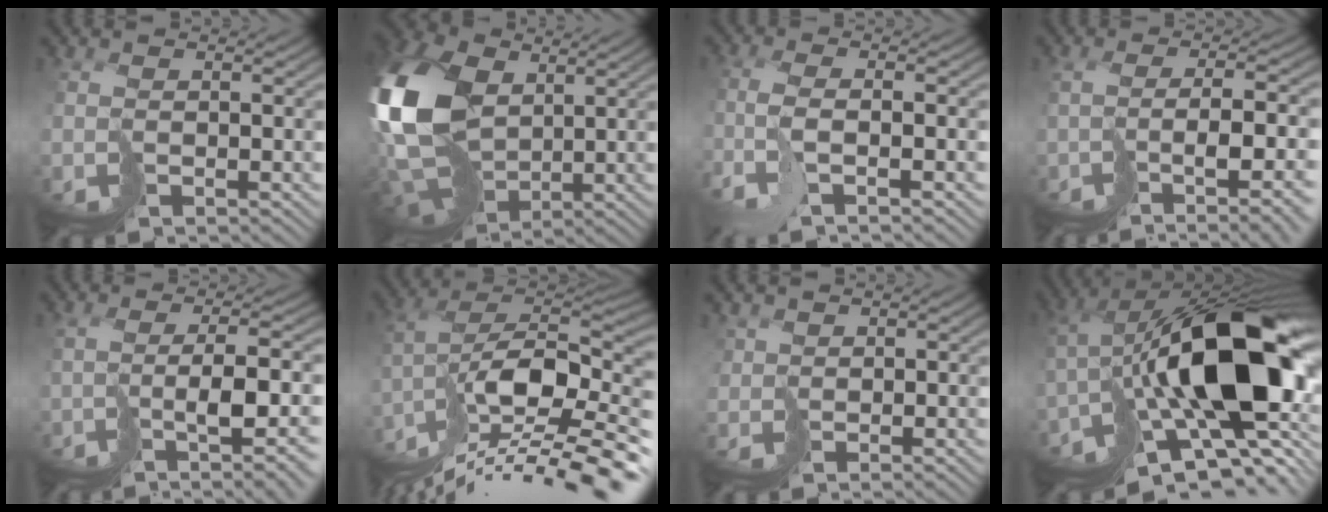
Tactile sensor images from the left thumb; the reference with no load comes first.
{"total": 17.7, "force": [2.5, 12.3, 12.5], "torque": [-0.327, 0.008, 0.050]}
{"total": 3.7, "force": [-1.8, 0.0, 3.3], "torque": [-0.062, 0.003, -0.048]}
{"total": 9.8, "force": [-3.8, 2.6, 8.7], "torque": [-0.140, -0.022, -0.035]}
{"total": 8.3, "force": [-2.0, 1.8, 7.9], "torque": [-0.124, -0.009, -0.023]}
{"total": 15.8, "force": [-9.7, 5.7, 11.1], "torque": [-0.214, 0.005, -0.164]}
{"total": 1.3, "force": [0.7, 1.1, -0.3], "torque": [-0.002, -0.003, 0.006]}
{"total": 20.0, "force": [-4.0, 9.6, 17.1], "torque": [-0.284, -0.017, -0.051]}